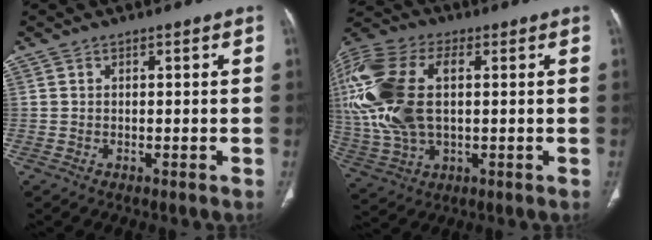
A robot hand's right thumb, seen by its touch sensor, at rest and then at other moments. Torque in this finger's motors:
{"motor_torque": [2.44, 2.57, 2.51, 0.05, 0.32]}